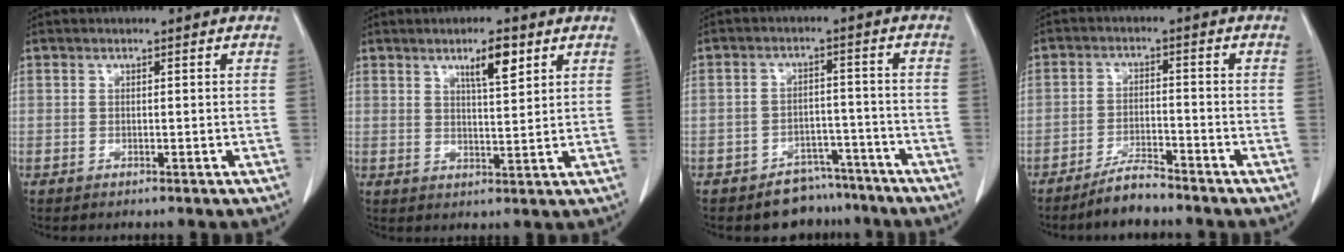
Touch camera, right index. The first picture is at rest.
{"total": 5.1, "force": [2.9, 0.9, 4.1], "torque": [-0.070, -0.001, 0.049]}
{"total": 6.2, "force": [-5.1, 3.6, 0.4], "torque": [0.006, 0.024, -0.075]}
{"total": 4.6, "force": [-4.2, 0.9, 1.7], "torque": [-0.033, -0.006, -0.076]}